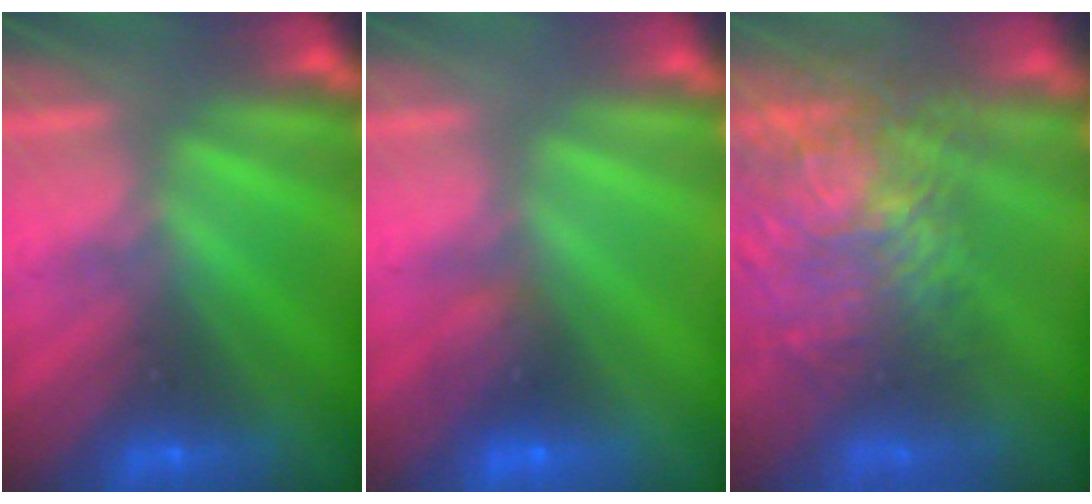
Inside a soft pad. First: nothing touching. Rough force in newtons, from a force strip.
{"total": 1.2}
{"total": 7.2}